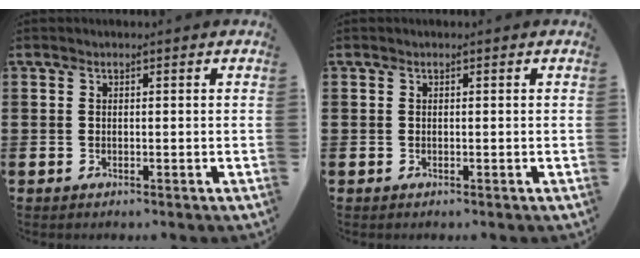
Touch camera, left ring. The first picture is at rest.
{"total": 0.0}